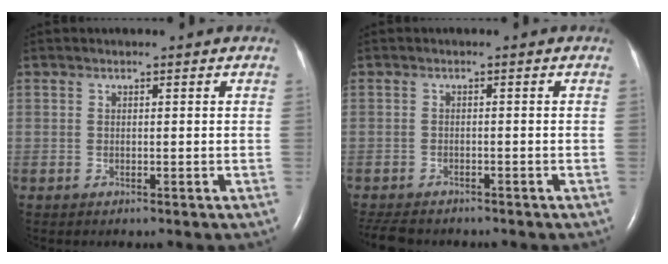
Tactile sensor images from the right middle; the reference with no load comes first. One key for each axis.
{"total": 5.8, "fx": -5.0, "fy": 1.9, "fz": 2.1, "tx": -0.035, "ty": -0.009, "tz": -0.077}